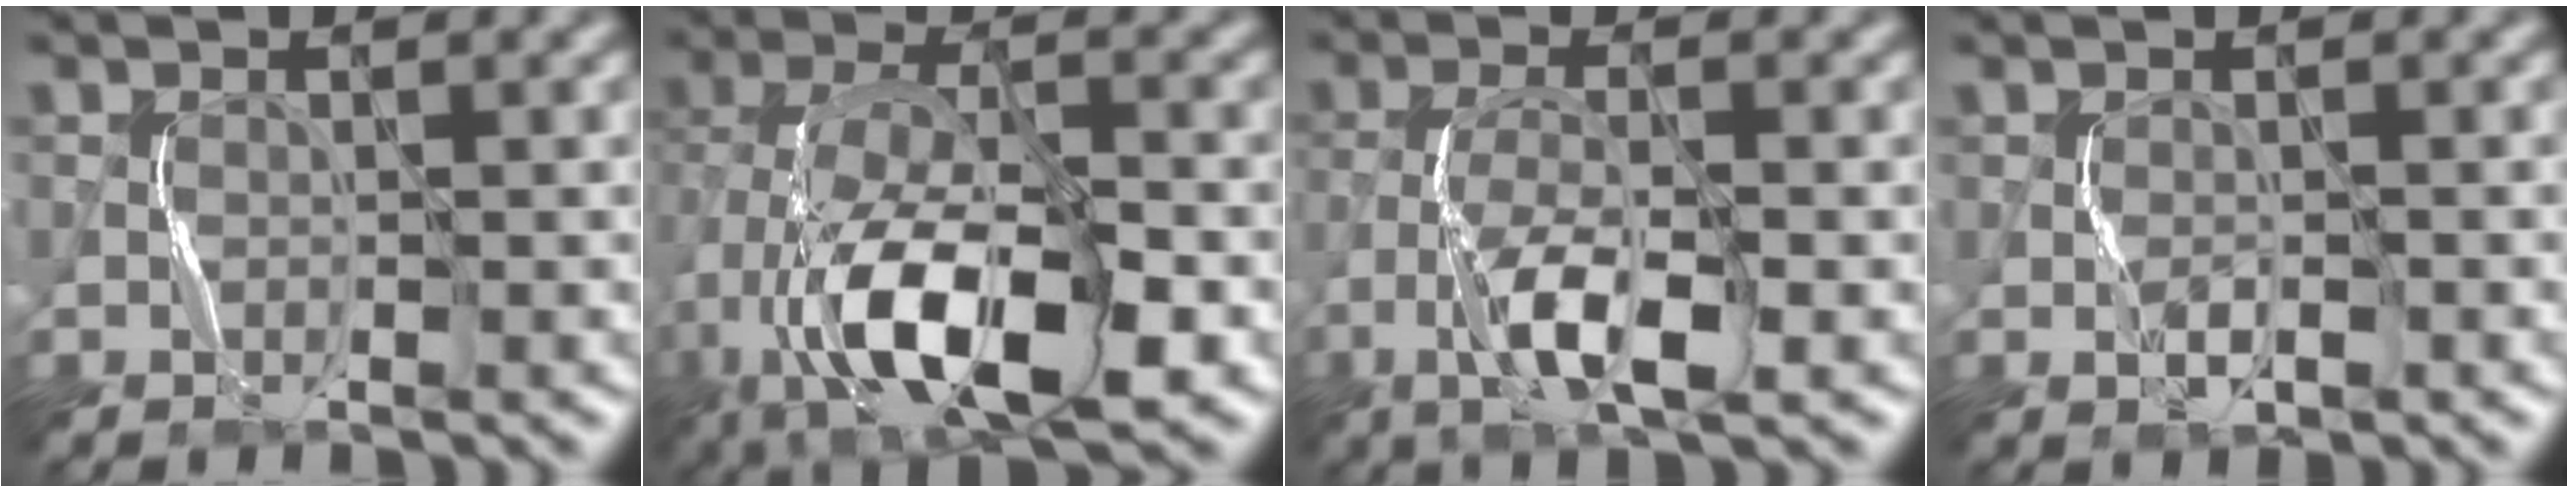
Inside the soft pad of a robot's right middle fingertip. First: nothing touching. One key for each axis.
{"total": 12.6, "fx": -5.0, "fy": 5.8, "fz": 10.0, "tx": -0.189, "ty": -0.003, "tz": -0.086}
{"total": 5.5, "fx": -2.6, "fy": 1.7, "fz": 4.6, "tx": -0.096, "ty": 0.003, "tz": -0.050}
{"total": 0.8, "fx": -0.4, "fy": 0.4, "fz": 0.6, "tx": -0.015, "ty": 0.002, "tz": -0.005}